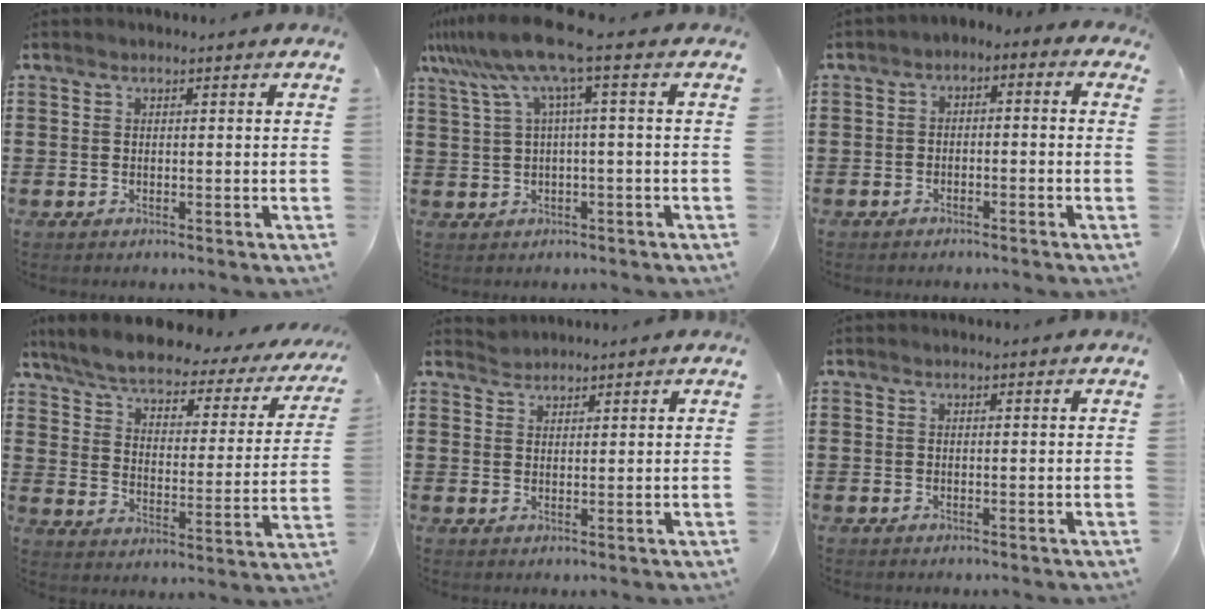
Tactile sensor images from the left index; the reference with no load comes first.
{"total": 8.9, "force": [3.5, -0.2, 8.2], "torque": [-0.182, -0.025, 0.056]}
{"total": 3.1, "force": [-3.0, 0.6, 0.2], "torque": [-0.016, 0.000, -0.068]}
{"total": 5.5, "force": [4.9, 1.1, 2.3], "torque": [-0.071, -0.030, 0.080]}
{"total": 1.5, "force": [1.5, 0.3, -0.3], "torque": [0.001, 0.001, 0.031]}
{"total": 0.0}